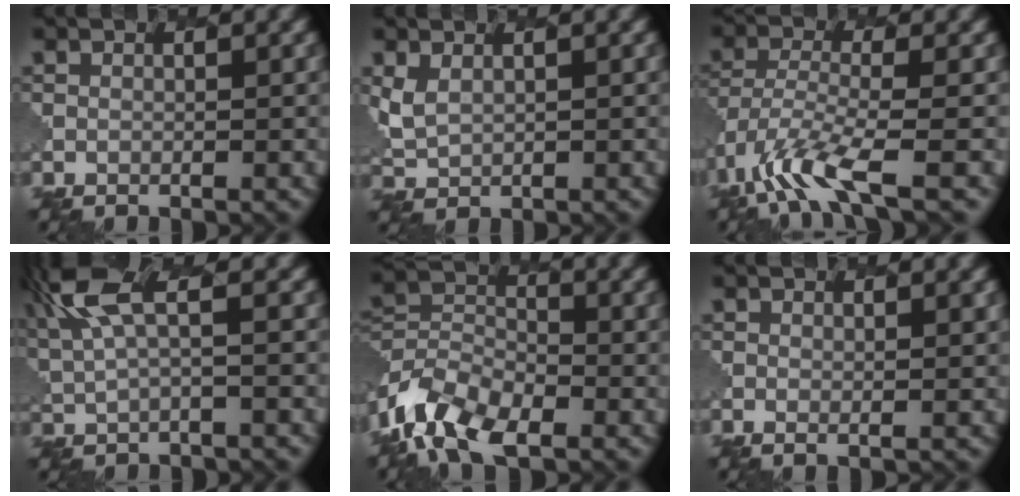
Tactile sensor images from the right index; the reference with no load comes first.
{"total": 2.1, "force": [1.3, 1.3, 1.1], "torque": [-0.034, -0.005, 0.030]}
{"total": 6.9, "force": [-4.1, 1.9, 5.2], "torque": [-0.113, -0.013, -0.086]}
{"total": 5.5, "force": [2.4, 1.3, 4.7], "torque": [-0.104, 0.010, 0.052]}
{"total": 8.0, "force": [-5.0, 4.4, 4.4], "torque": [-0.093, -0.009, -0.109]}
{"total": 1.0, "force": [0.6, 0.2, 0.8], "torque": [-0.013, -0.003, 0.013]}